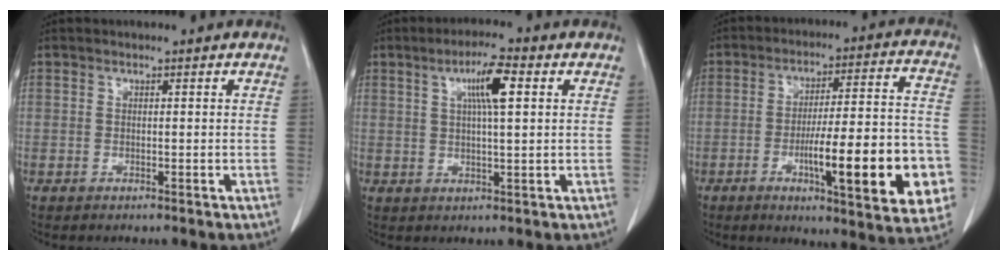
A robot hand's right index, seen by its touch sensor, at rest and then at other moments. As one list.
[{"total": 6.5, "force": [2.2, 0.6, 6.0], "torque": [-0.107, 0.006, 0.037]}, {"total": 20.1, "force": [-6.0, 3.3, 18.9], "torque": [-0.218, 0.012, -0.075]}]